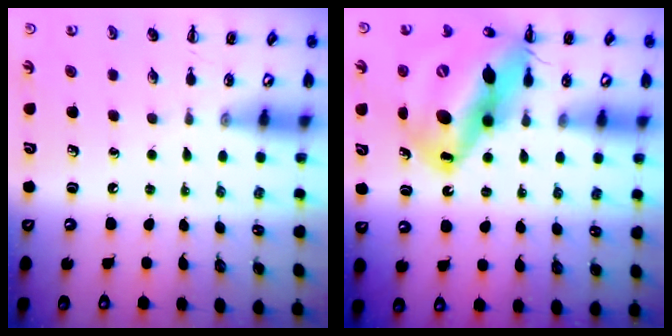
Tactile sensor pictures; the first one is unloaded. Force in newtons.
{"total": 22.0, "press": 21.1, "slide": 6.3}